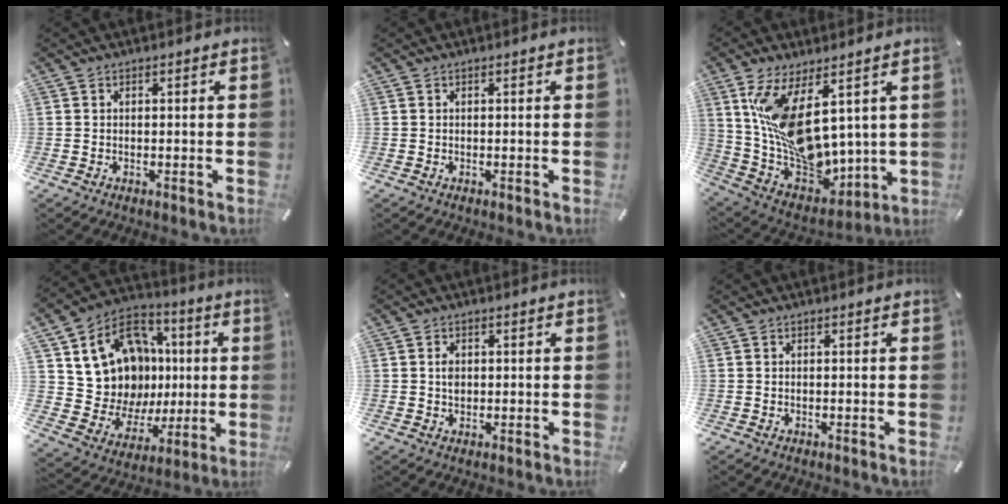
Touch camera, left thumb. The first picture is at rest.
{"total": 0.0}
{"total": 16.6, "force": [6.2, 8.9, 12.5], "torque": [-0.258, -0.065, 0.117]}
{"total": 16.0, "force": [3.8, 14.5, 5.8], "torque": [-0.116, -0.033, 0.098]}
{"total": 2.2, "force": [0.2, 1.7, 1.4], "torque": [-0.031, 0.004, 0.002]}
{"total": 0.0}